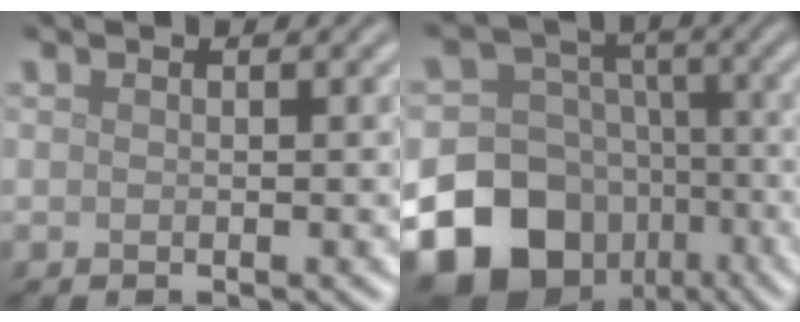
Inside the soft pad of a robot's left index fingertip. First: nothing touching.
{"total": 18.1, "force": [-8.1, 14.6, 7.0], "torque": [-0.149, -0.048, -0.160]}